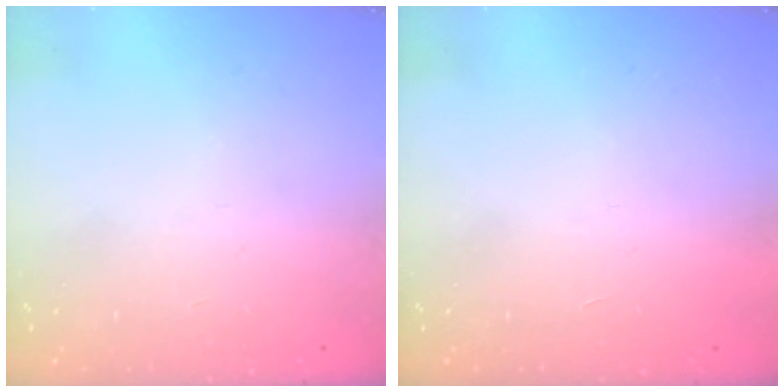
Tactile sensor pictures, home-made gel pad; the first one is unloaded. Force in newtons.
{"total": 1.7, "press": 1.7, "slide": 0.1}